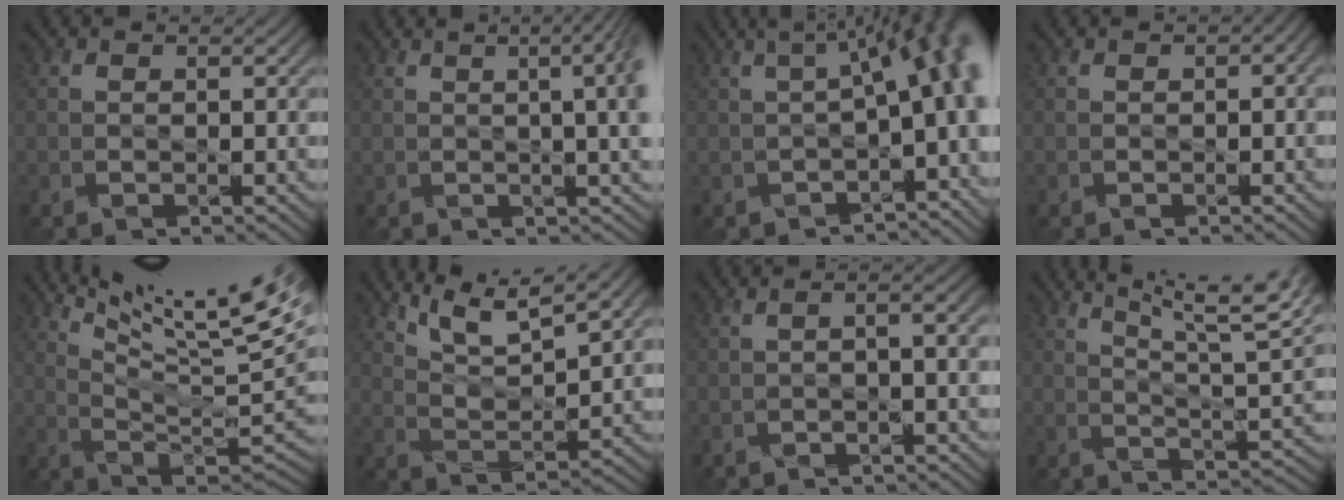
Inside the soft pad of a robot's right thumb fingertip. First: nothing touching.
{"total": 7.8, "force": [1.2, 2.3, 7.3], "torque": [-0.065, 0.028, 0.003]}
{"total": 11.7, "force": [-0.7, 4.3, 10.8], "torque": [-0.135, 0.011, -0.002]}
{"total": 1.2, "force": [-0.1, 0.9, 0.9], "torque": [-0.014, -0.005, -0.001]}
{"total": 16.7, "force": [11.0, 3.0, 12.2], "torque": [-0.203, -0.009, 0.180]}
{"total": 8.5, "force": [6.5, 1.6, 5.2], "torque": [-0.110, 0.000, 0.121]}
{"total": 2.4, "force": [-0.7, 0.5, 2.3], "torque": [-0.038, 0.001, -0.014]}
{"total": 13.5, "force": [9.6, 2.6, 9.2], "torque": [-0.127, 0.005, 0.129]}